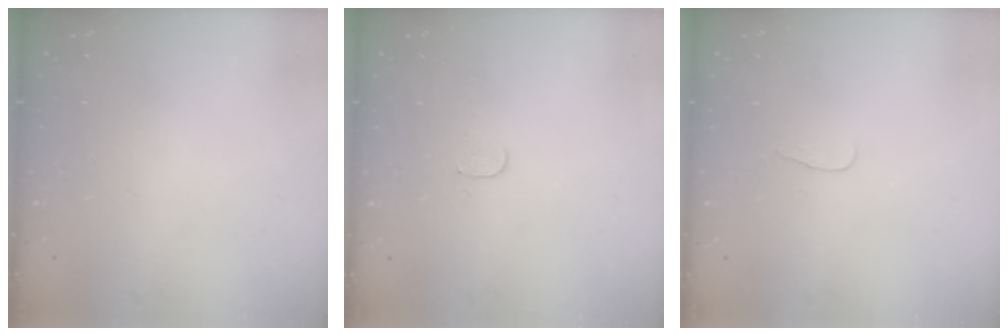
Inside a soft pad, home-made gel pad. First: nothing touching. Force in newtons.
{"total": 3.2, "press": 3.1, "slide": 0.3}
{"total": 2.8, "press": 2.8, "slide": 0.3}